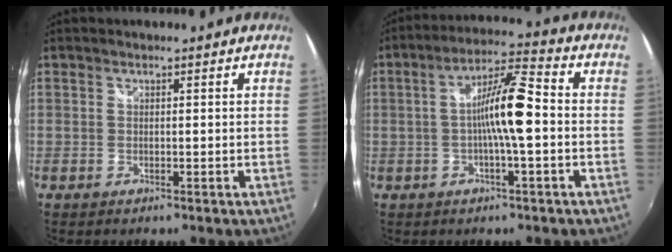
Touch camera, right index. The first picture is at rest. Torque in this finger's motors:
{"motor_torque": [1.44, -0.29, 0.40, 0.18]}